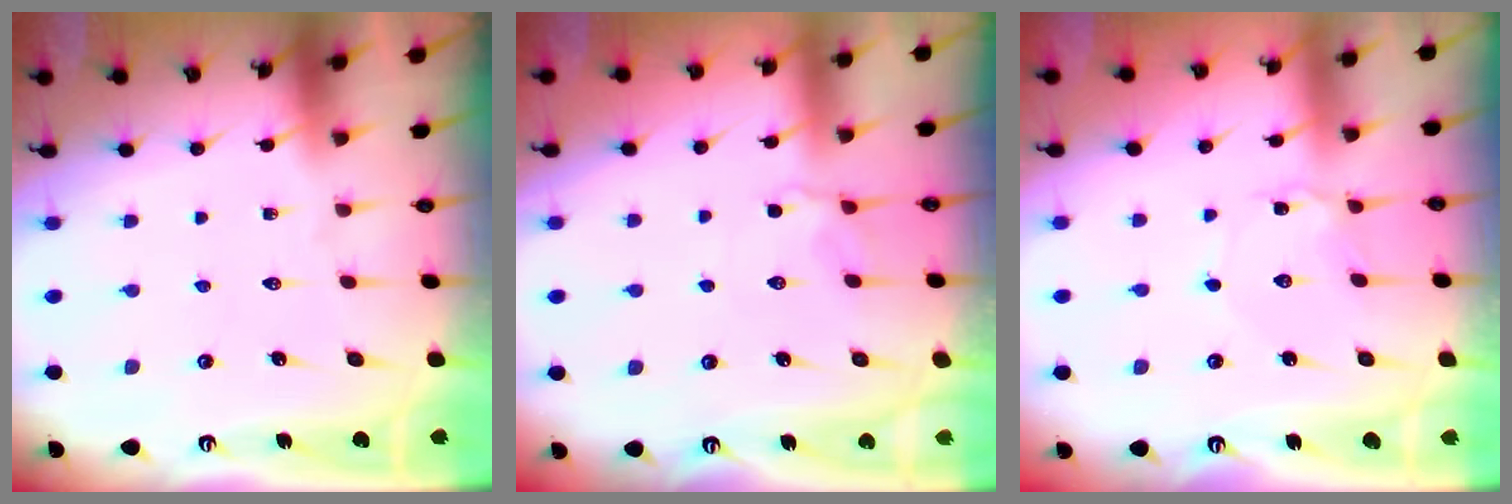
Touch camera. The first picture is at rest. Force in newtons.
{"total": 2.8, "press": 2.6, "slide": 1.1}
{"total": 2.3, "press": 2.3, "slide": 0.3}